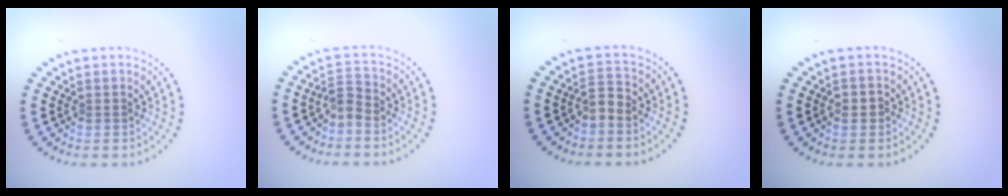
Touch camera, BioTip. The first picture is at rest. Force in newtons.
{"total": 1.5, "press": 1.2, "slide": 0.9}
{"total": 1.4, "press": 1.2, "slide": 0.8}
{"total": 1.1, "press": 1.1, "slide": 0.2}